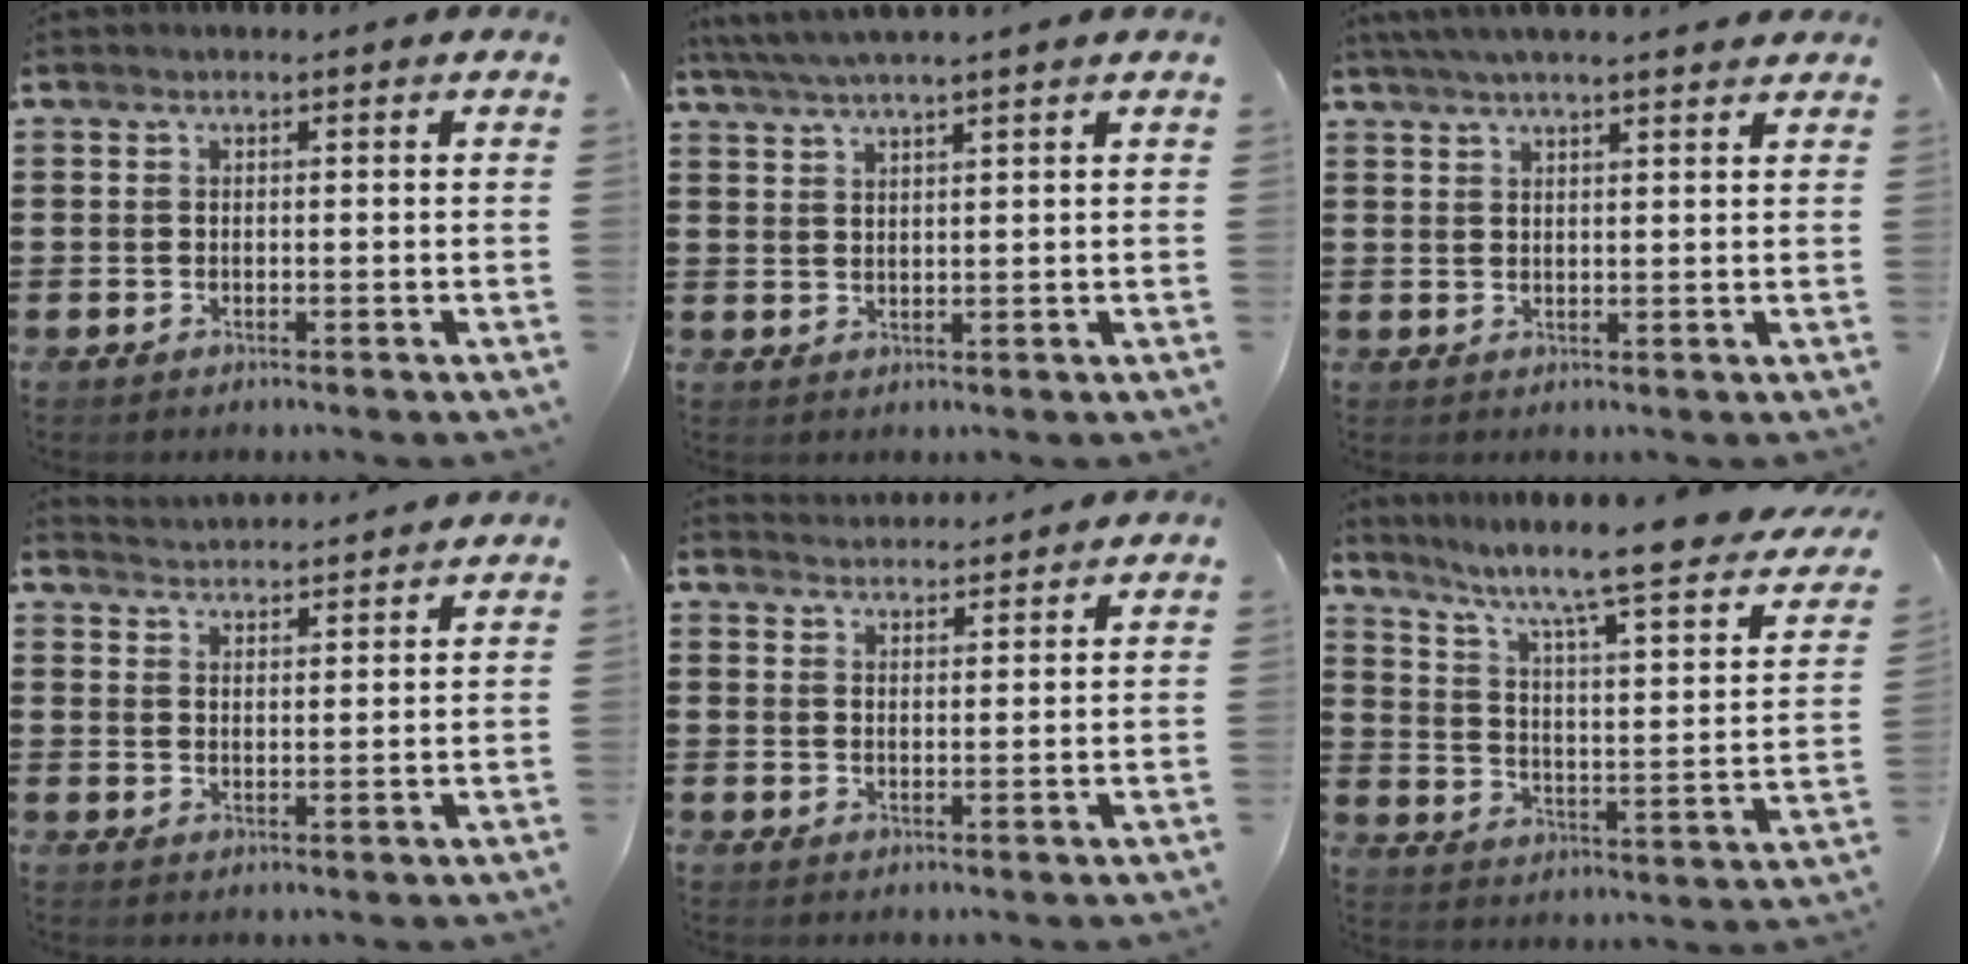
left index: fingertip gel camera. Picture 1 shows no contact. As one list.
[{"total": 3.6, "force": [3.1, -0.6, 1.7], "torque": [-0.041, -0.007, 0.056]}, {"total": 3.5, "force": [3.0, -0.1, 1.7], "torque": [-0.042, -0.001, 0.056]}, {"total": 3.0, "force": [2.9, -0.3, -0.4], "torque": [-0.003, -0.016, 0.054]}, {"total": 2.6, "force": [2.6, -0.1, -0.3], "torque": [-0.002, -0.008, 0.051]}, {"total": 7.6, "force": [5.6, 0.1, 5.0], "torque": [-0.113, -0.054, 0.079]}]